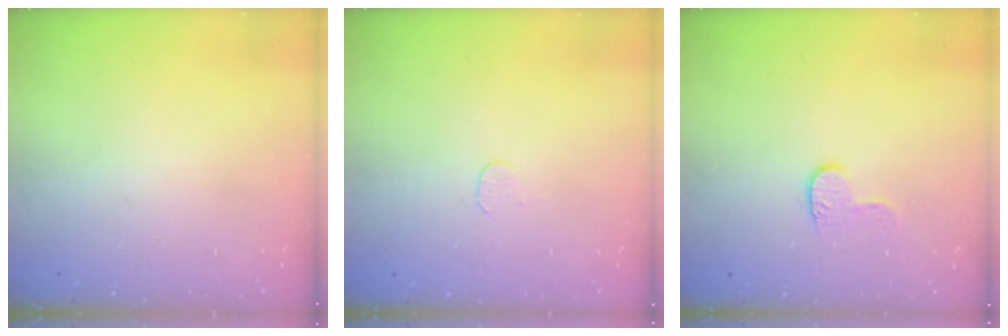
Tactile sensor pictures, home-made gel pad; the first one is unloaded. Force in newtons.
{"total": 3.5, "press": 3.5, "slide": 0.3}
{"total": 5.8, "press": 5.8, "slide": 0.6}